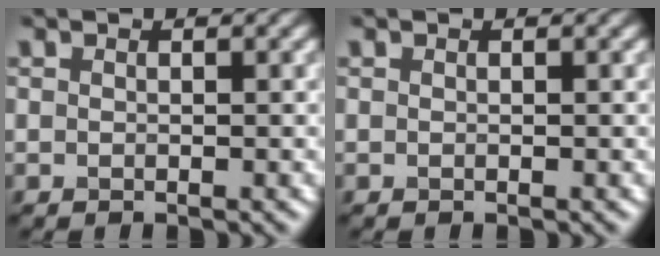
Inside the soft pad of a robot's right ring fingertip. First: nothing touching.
{"total": 0.0}